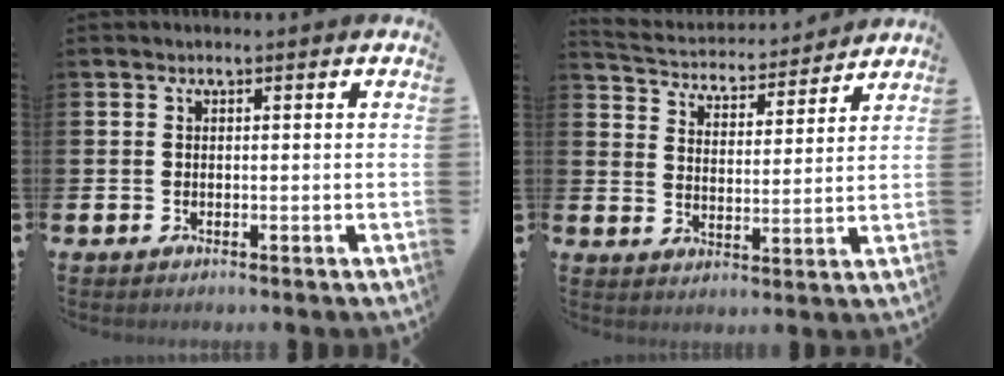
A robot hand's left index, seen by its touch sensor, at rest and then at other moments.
{"total": 4.2, "force": [4.0, 1.2, 0.2], "torque": [-0.034, -0.038, 0.065]}